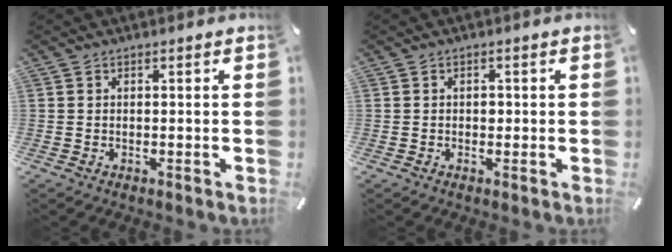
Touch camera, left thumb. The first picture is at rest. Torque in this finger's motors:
{"motor_torque": [0.28, 0.49, -0.04, -0.10, 0.00]}